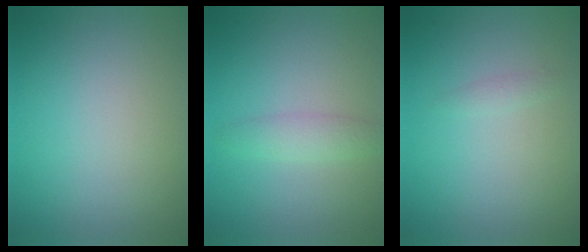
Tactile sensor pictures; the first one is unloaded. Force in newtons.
{"total": 1.8, "press": 1.8, "slide": 0.0}
{"total": 0.7, "press": 0.7, "slide": 0.0}